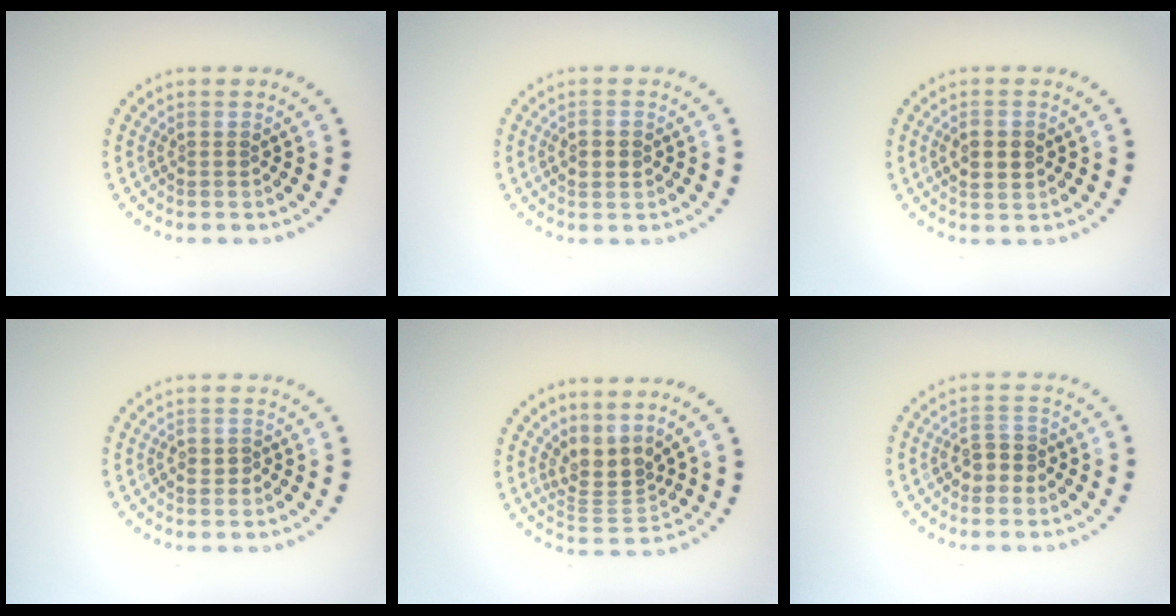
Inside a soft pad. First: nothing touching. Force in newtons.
{"total": 2.3, "press": 2.2, "slide": 0.1}
{"total": 2.3, "press": 2.3, "slide": 0.1}
{"total": 0.9, "press": 0.8, "slide": 0.3}
{"total": 3.2, "press": 2.4, "slide": 2.2}
{"total": 2.4, "press": 2.3, "slide": 0.8}